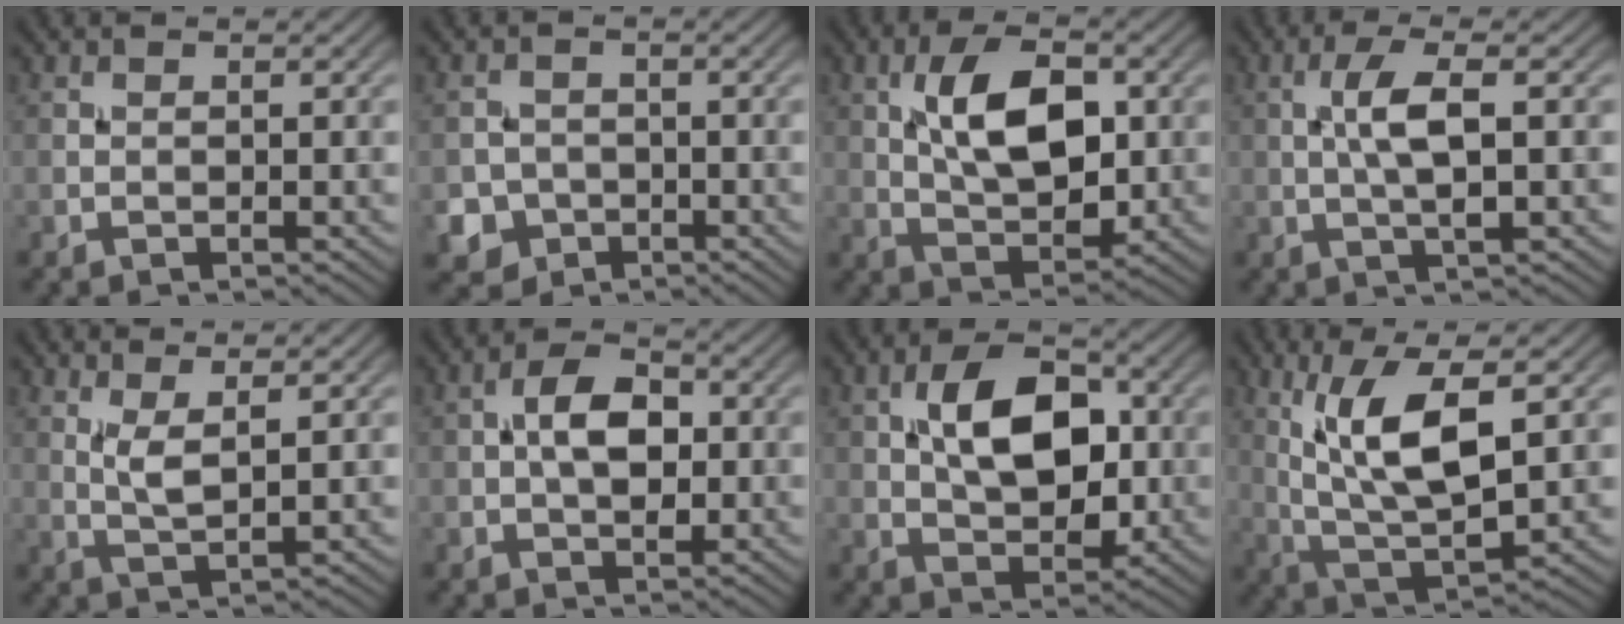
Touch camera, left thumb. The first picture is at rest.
{"total": 3.5, "force": [-1.7, 3.0, 0.7], "torque": [-0.010, -0.003, -0.038]}
{"total": 9.8, "force": [1.8, 5.2, 8.2], "torque": [-0.153, 0.006, 0.029]}
{"total": 5.3, "force": [0.5, 1.3, 5.1], "torque": [-0.109, 0.009, 0.006]}
{"total": 3.6, "force": [1.6, 0.7, 3.2], "torque": [-0.076, -0.006, 0.035]}
{"total": 5.9, "force": [0.1, 3.4, 4.8], "torque": [-0.083, 0.006, -0.004]}
{"total": 10.2, "force": [1.3, 6.1, 8.1], "torque": [-0.143, 0.007, 0.017]}
{"total": 11.5, "force": [3.3, 4.1, 10.2], "torque": [-0.206, 0.004, 0.067]}